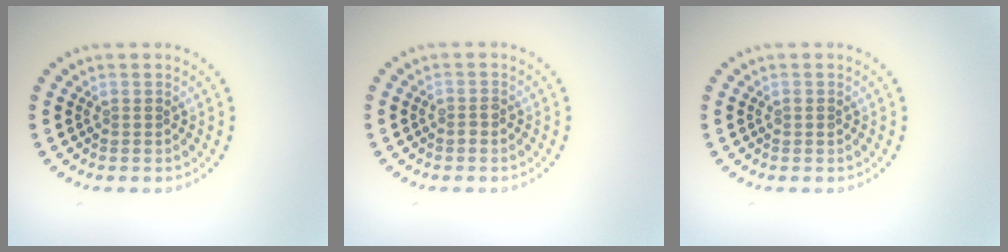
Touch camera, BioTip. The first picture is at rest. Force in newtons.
{"total": 0.8, "press": 0.7, "slide": 0.3}
{"total": 0.5, "press": 0.5, "slide": 0.1}